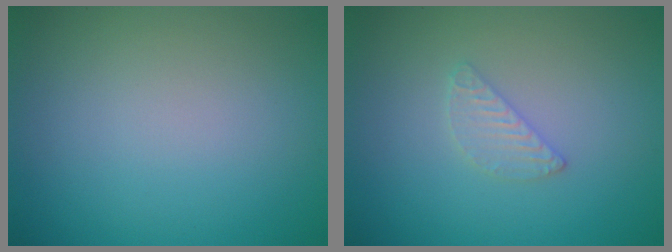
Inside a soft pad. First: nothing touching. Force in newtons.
{"total": 1.5, "press": 1.5, "slide": 0.2}